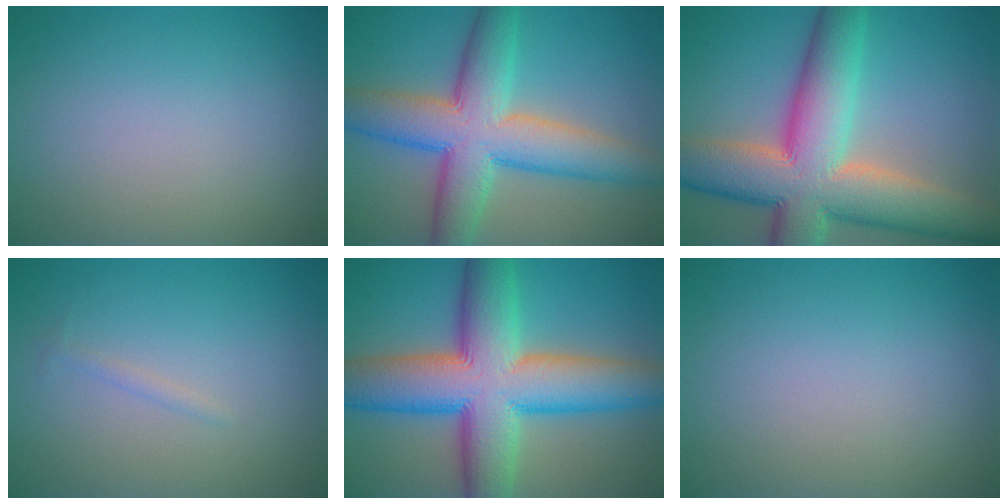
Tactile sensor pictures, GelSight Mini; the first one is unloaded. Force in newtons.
{"total": 10.1, "press": 10.1, "slide": 0.2}
{"total": 13.7, "press": 13.7, "slide": 0.8}
{"total": 0.6, "press": 0.6, "slide": 0.0}
{"total": 14.0, "press": 13.9, "slide": 0.5}
{"total": 0.0}